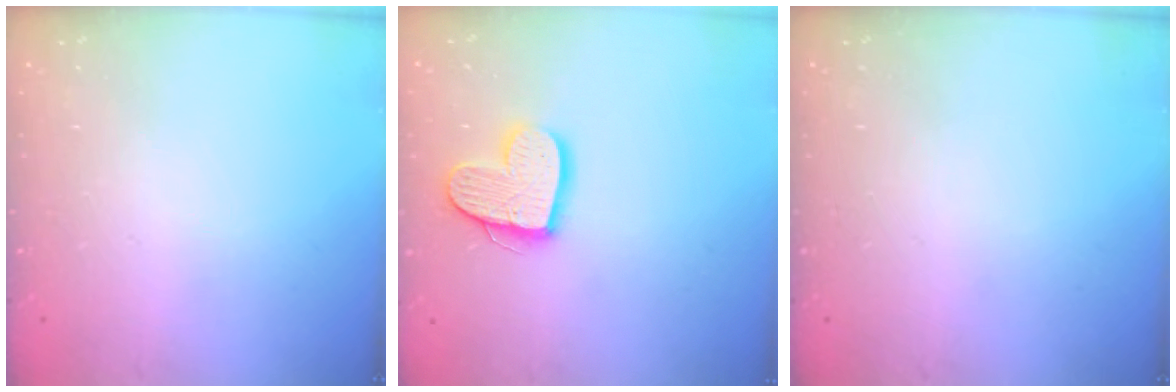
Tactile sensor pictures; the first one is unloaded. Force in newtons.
{"total": 13.4, "press": 13.4, "slide": 0.8}
{"total": 0.0}